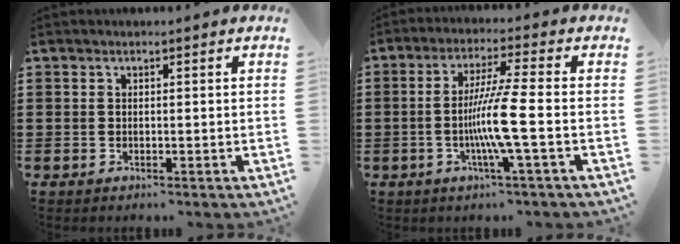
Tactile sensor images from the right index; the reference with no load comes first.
{"total": 8.1, "force": [-1.9, -0.7, 7.9], "torque": [-0.157, -0.020, -0.043]}